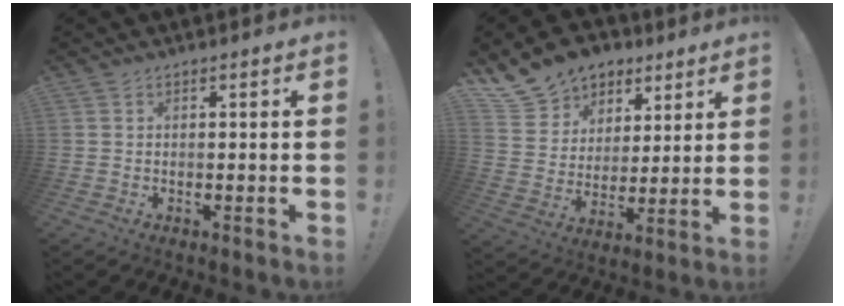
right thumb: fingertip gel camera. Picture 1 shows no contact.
{"total": 13.2, "force": [8.9, 9.2, 3.1], "torque": [-0.058, -0.063, 0.177]}